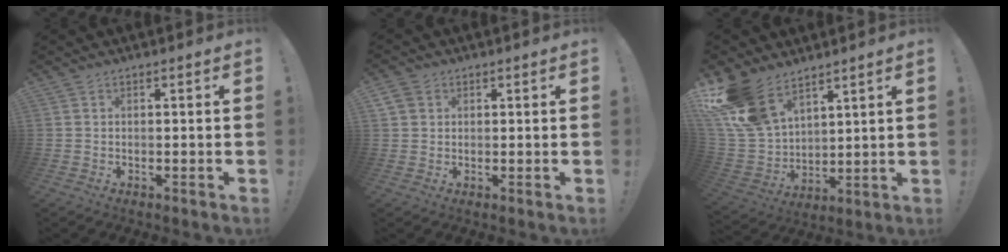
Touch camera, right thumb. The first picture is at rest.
{"total": 3.6, "force": [1.8, 2.8, 1.2], "torque": [-0.023, -0.001, 0.036]}
{"total": 16.3, "force": [11.3, 9.1, 7.4], "torque": [-0.160, -0.068, 0.221]}